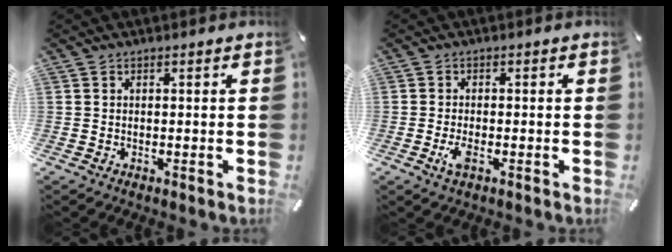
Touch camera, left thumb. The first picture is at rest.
{"total": 2.8, "force": [-1.0, 1.1, 2.4], "torque": [-0.061, -0.004, -0.023]}